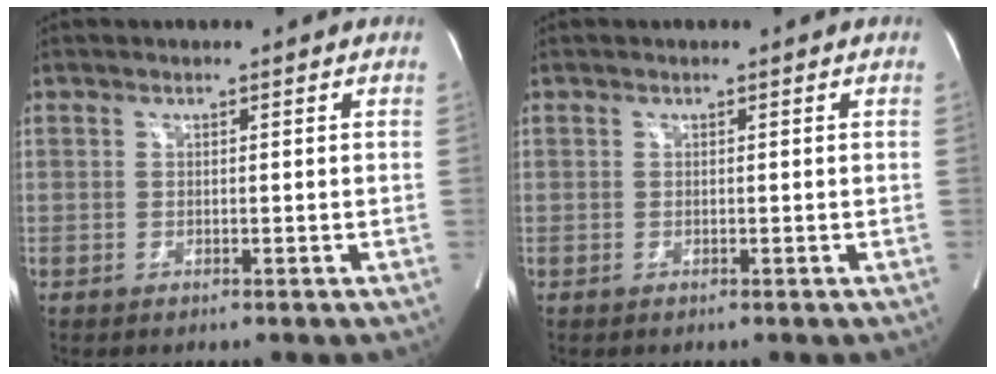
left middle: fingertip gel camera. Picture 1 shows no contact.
{"total": 0.0}